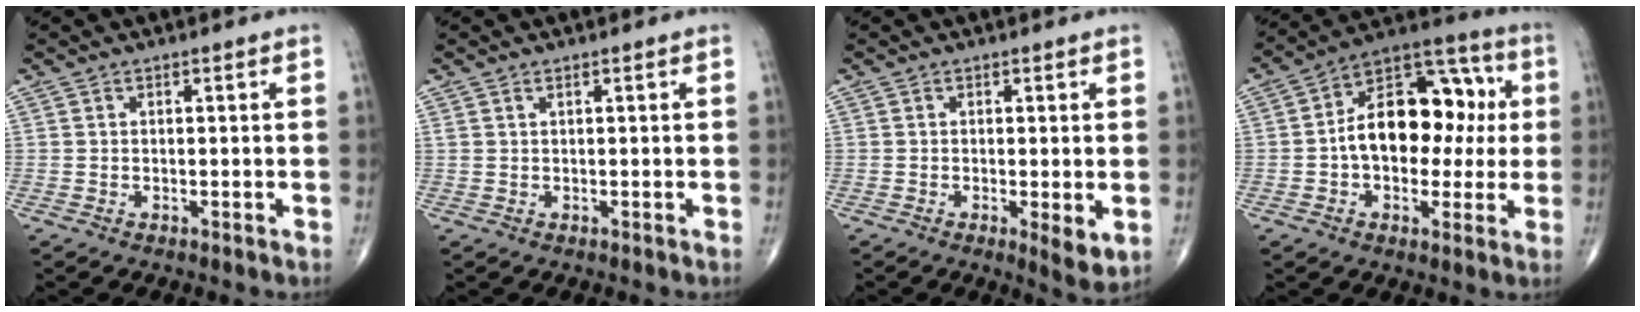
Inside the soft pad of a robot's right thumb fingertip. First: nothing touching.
{"total": 0.6, "force": [0.4, 0.2, 0.4], "torque": [-0.009, 0.006, 0.010]}
{"total": 4.3, "force": [-0.8, 1.2, 4.0], "torque": [-0.064, -0.015, -0.015]}
{"total": 18.1, "force": [0.6, 11.5, 14.0], "torque": [-0.169, 0.043, 0.003]}